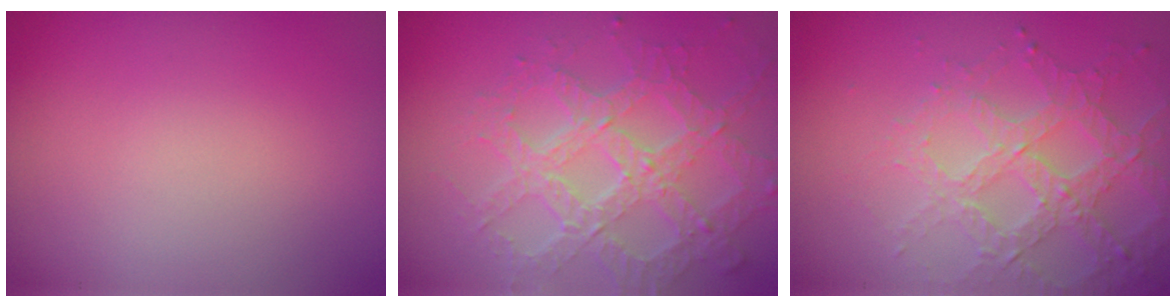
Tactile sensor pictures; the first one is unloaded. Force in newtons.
{"total": 6.8, "press": 4.9, "slide": 4.7}
{"total": 3.9, "press": 3.7, "slide": 1.3}